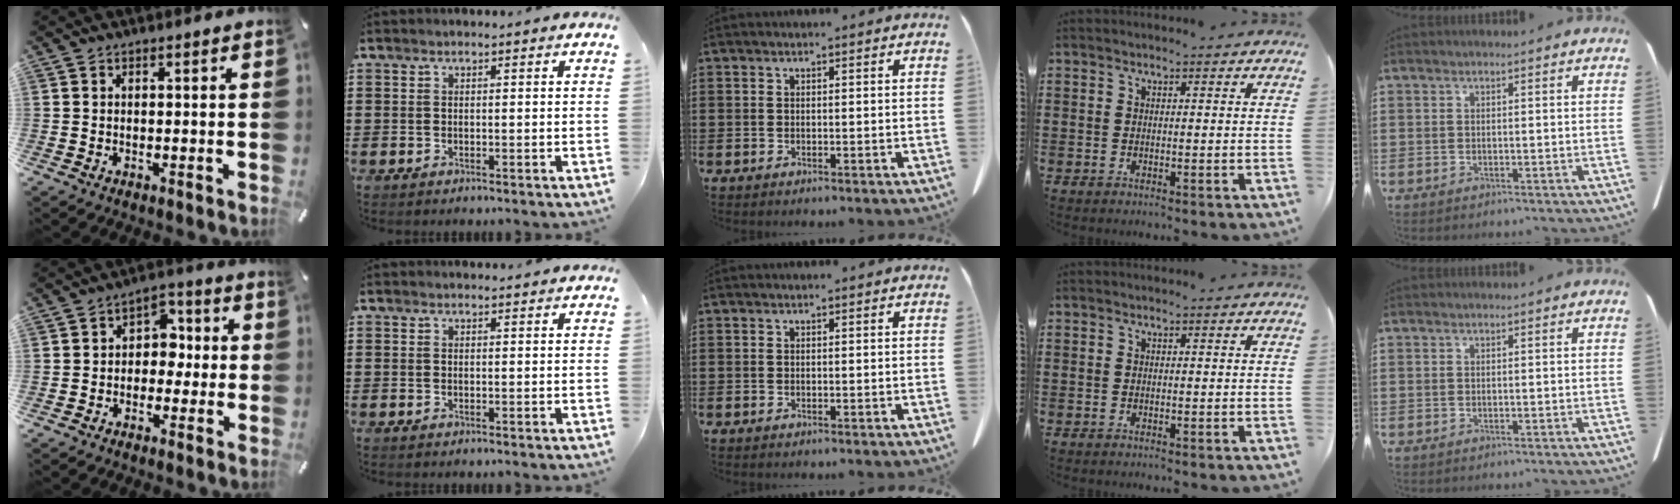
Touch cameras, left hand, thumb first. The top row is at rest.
{"thumb": {"total": 6.1, "force": [-1.1, 5.0, 3.4], "torque": [-0.051, 0.016, -0.025]}, "index": {"total": 0.8, "force": [0.7, 0.1, 0.1], "torque": [-0.004, -0.001, 0.016]}}